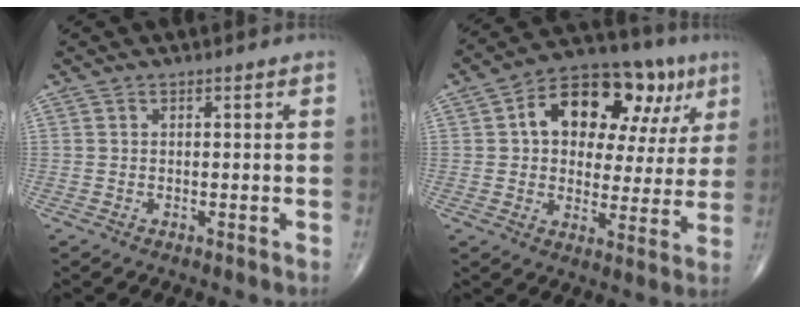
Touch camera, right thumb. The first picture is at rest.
{"total": 19.9, "force": [6.9, 12.0, 14.3], "torque": [-0.148, 0.018, 0.097]}